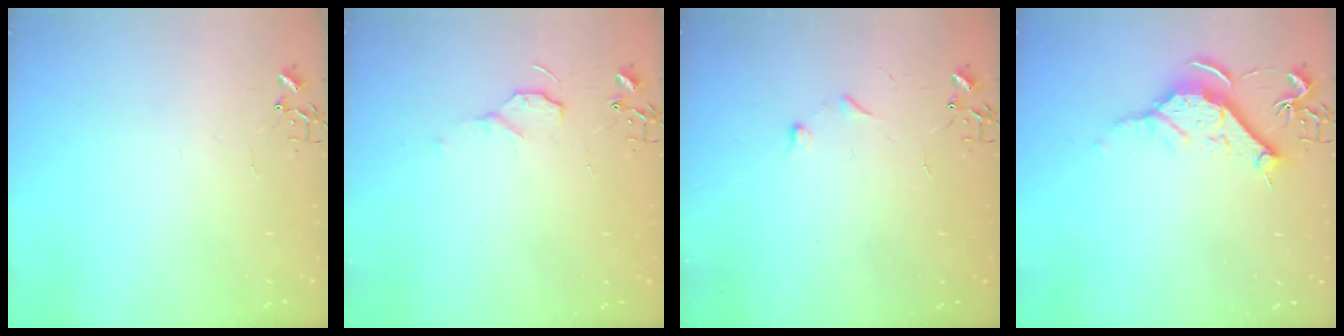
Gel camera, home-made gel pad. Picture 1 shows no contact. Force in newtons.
{"total": 7.0, "press": 6.9, "slide": 0.8}
{"total": 4.3, "press": 4.3, "slide": 0.6}
{"total": 11.4, "press": 11.4, "slide": 0.8}